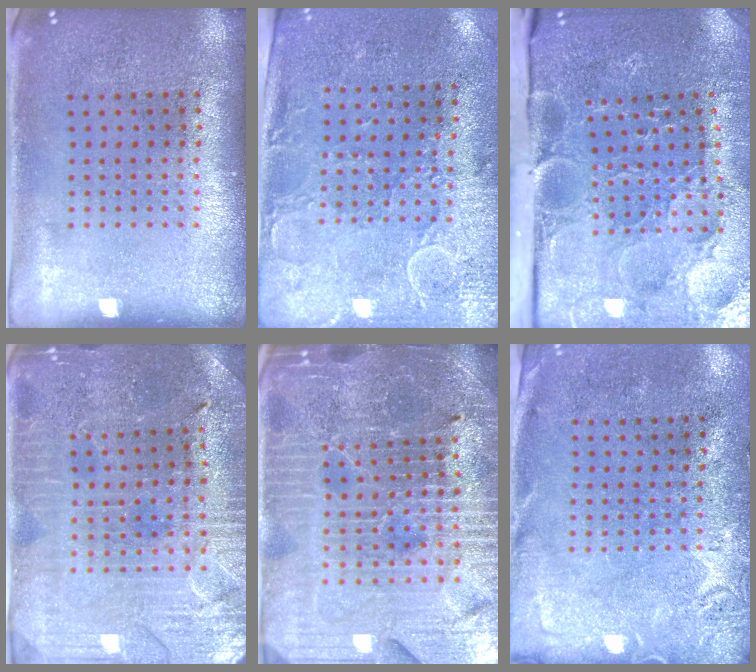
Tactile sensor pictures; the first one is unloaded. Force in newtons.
{"total": 3.0, "press": 2.5, "slide": 1.6}
{"total": 4.0, "press": 3.7, "slide": 1.4}
{"total": 1.8, "press": 1.8, "slide": 0.4}
{"total": 5.5, "press": 5.1, "slide": 2.0}
{"total": 2.7, "press": 2.2, "slide": 1.6}